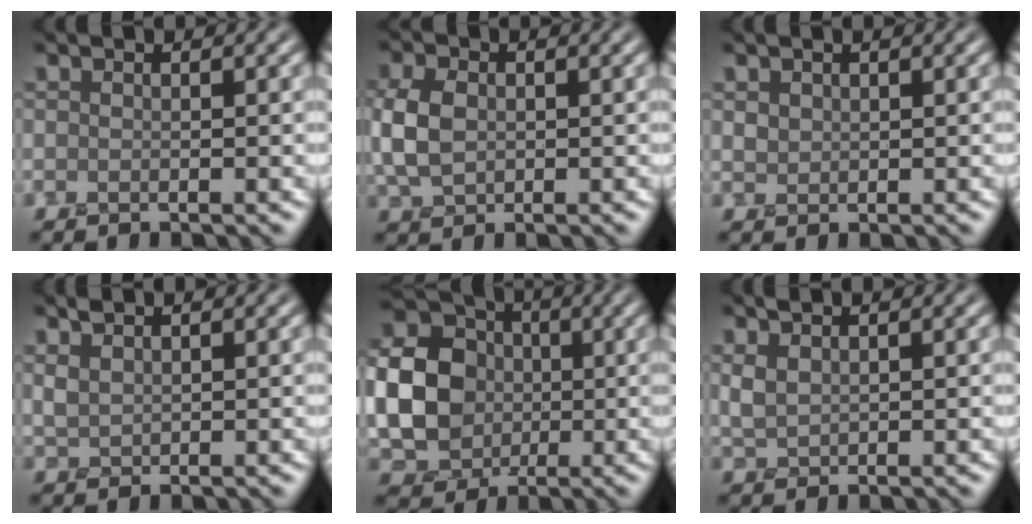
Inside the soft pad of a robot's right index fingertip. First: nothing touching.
{"total": 4.2, "force": [0.1, 3.1, 2.9], "torque": [-0.074, 0.007, -0.002]}
{"total": 0.9, "force": [0.5, 0.7, 0.3], "torque": [-0.005, 0.001, 0.013]}
{"total": 1.4, "force": [1.0, 0.6, 0.6], "torque": [-0.017, 0.003, 0.024]}
{"total": 15.3, "force": [0.7, 13.8, 6.5], "torque": [-0.186, 0.019, -0.026]}
{"total": 1.6, "force": [0.9, 0.9, 1.0], "torque": [-0.026, 0.004, 0.021]}